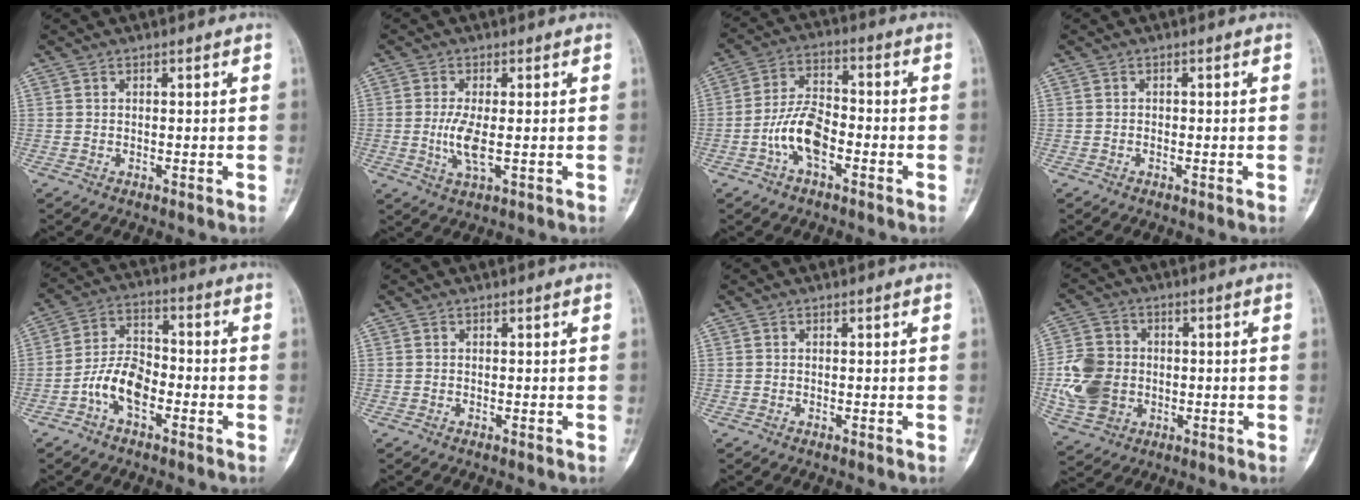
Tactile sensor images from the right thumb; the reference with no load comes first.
{"total": 5.1, "force": [-0.5, 1.6, 4.9], "torque": [-0.112, -0.011, -0.008]}
{"total": 9.2, "force": [-3.4, 4.6, 7.3], "torque": [-0.137, 0.032, -0.070]}
{"total": 0.5, "force": [-0.3, 0.4, 0.2], "torque": [-0.003, 0.002, -0.007]}
{"total": 8.7, "force": [-3.6, 4.7, 6.4], "torque": [-0.115, 0.034, -0.075]}
{"total": 0.0}
{"total": 0.0}
{"total": 11.3, "force": [-1.3, 9.3, 6.3], "torque": [-0.115, 0.008, -0.021]}